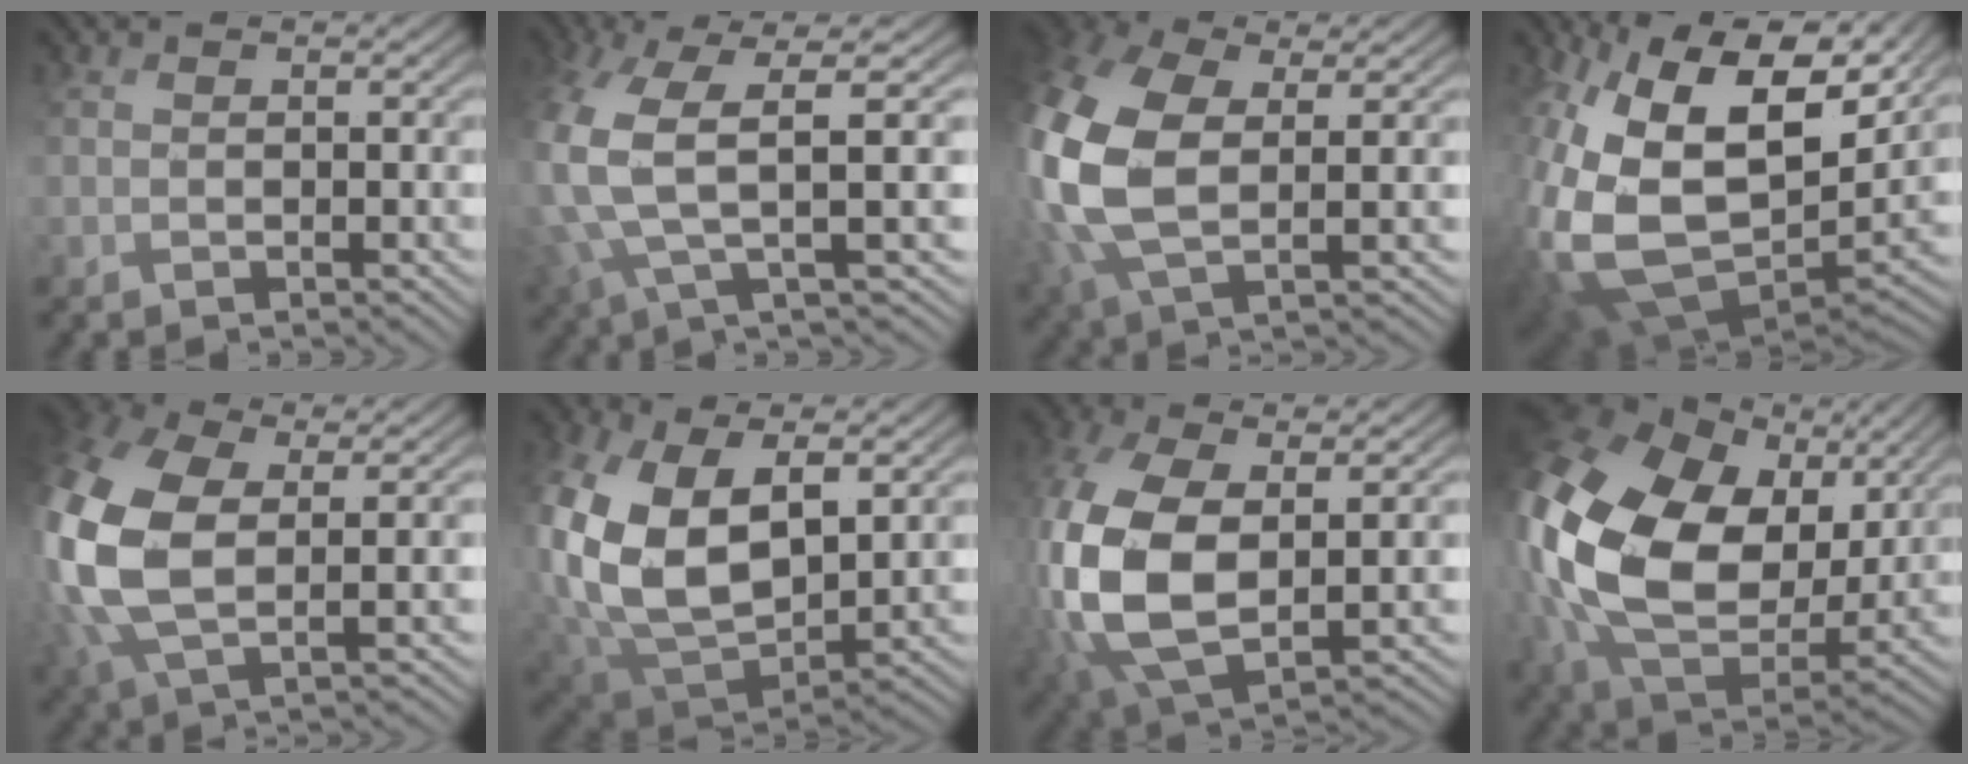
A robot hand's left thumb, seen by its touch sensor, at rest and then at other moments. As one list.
[{"total": 8.4, "force": [0.4, 2.7, 7.9], "torque": [-0.193, -0.010, 0.007]}, {"total": 14.8, "force": [1.0, 9.0, 11.7], "torque": [-0.332, -0.023, 0.029]}, {"total": 19.4, "force": [3.0, 13.6, 13.5], "torque": [-0.320, -0.047, 0.092]}, {"total": 14.8, "force": [1.0, 9.0, 11.6], "torque": [-0.327, -0.021, 0.030]}, {"total": 15.8, "force": [1.8, 10.3, 11.8], "torque": [-0.293, -0.018, 0.046]}, {"total": 15.8, "force": [-0.5, 9.1, 13.0], "torque": [-0.341, -0.022, 0.003]}, {"total": 21.3, "force": [3.7, 15.4, 14.3], "torque": [-0.394, -0.030, 0.100]}]